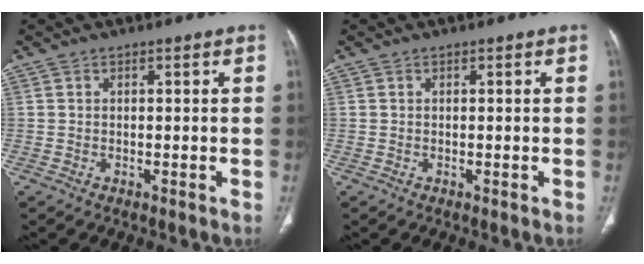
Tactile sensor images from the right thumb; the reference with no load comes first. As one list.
[{"total": 0.0}]